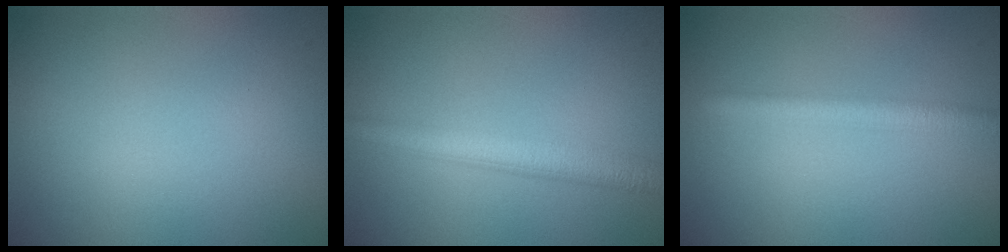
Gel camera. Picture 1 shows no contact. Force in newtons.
{"total": 3.9, "press": 3.9, "slide": 0.1}
{"total": 2.4, "press": 2.4, "slide": 0.1}